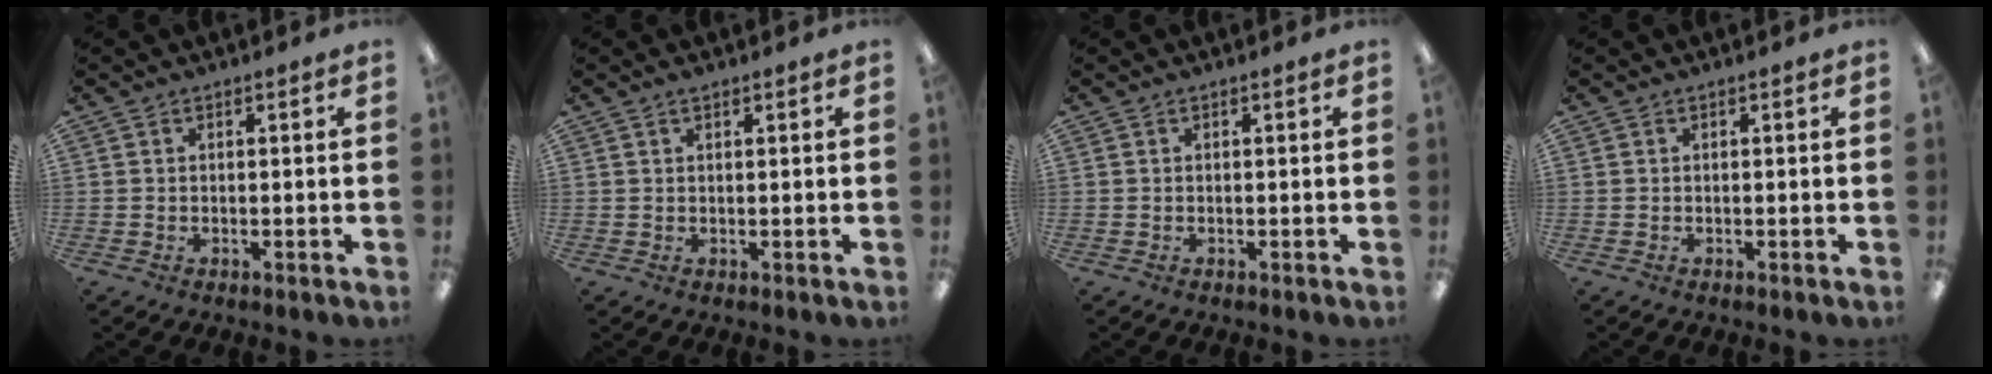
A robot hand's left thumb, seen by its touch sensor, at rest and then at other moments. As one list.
[{"total": 1.1, "force": [0.8, 0.4, 0.6], "torque": [-0.013, 0.001, 0.014]}, {"total": 0.0}, {"total": 0.0}]